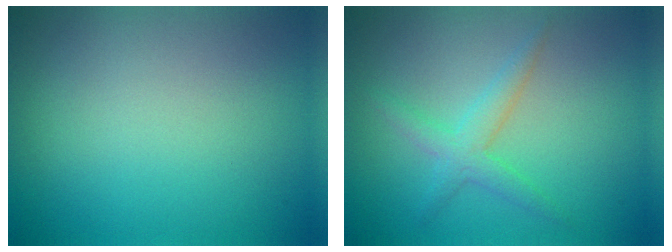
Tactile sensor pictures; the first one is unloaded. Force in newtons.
{"total": 2.4, "press": 2.4, "slide": 0.1}